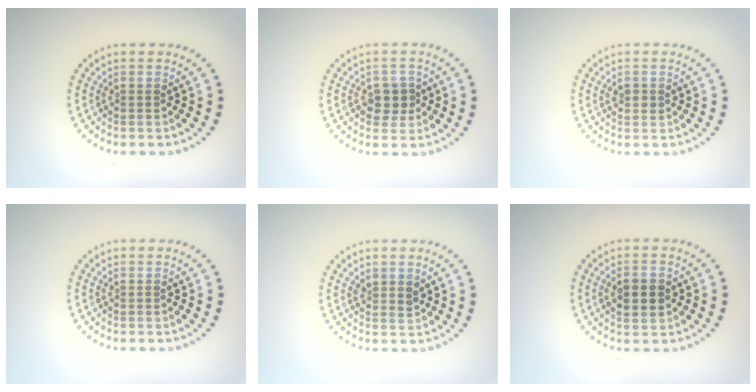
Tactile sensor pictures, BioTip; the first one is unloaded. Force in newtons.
{"total": 2.5, "press": 2.4, "slide": 0.8}
{"total": 1.1, "press": 1.0, "slide": 0.2}
{"total": 0.0}
{"total": 1.2, "press": 1.0, "slide": 0.6}
{"total": 2.7, "press": 2.7, "slide": 0.2}